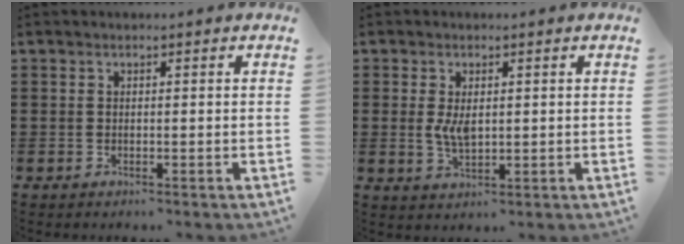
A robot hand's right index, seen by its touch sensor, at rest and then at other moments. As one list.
[{"total": 3.7, "force": [0.5, 1.9, 3.2], "torque": [-0.066, 0.005, 0.009]}]